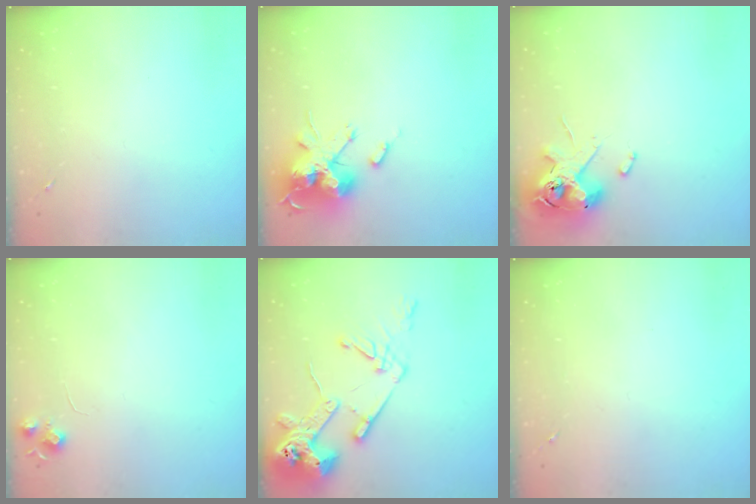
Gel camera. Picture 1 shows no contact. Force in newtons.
{"total": 19.6, "press": 19.6, "slide": 0.1}
{"total": 12.1, "press": 11.9, "slide": 1.9}
{"total": 6.5, "press": 6.5, "slide": 0.8}
{"total": 17.2, "press": 17.1, "slide": 2.2}
{"total": 0.0}